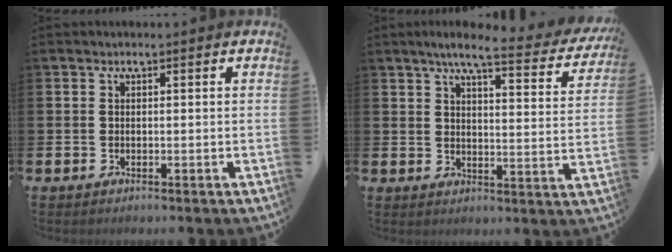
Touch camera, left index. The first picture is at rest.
{"total": 6.7, "force": [5.5, 0.8, 3.6], "torque": [-0.069, -0.030, 0.086]}